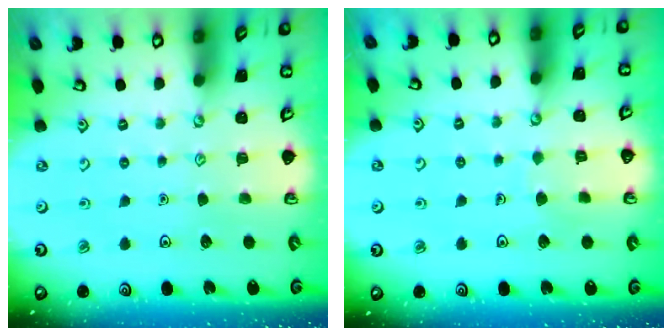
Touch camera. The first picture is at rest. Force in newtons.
{"total": 3.4, "press": 3.4, "slide": 0.3}